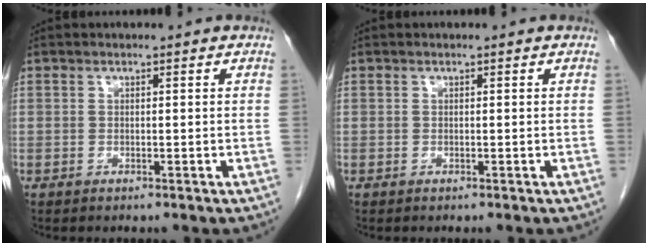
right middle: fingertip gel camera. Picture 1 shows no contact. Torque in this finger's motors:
{"motor_torque": [0.02, -0.01, 0.01, 0.00]}